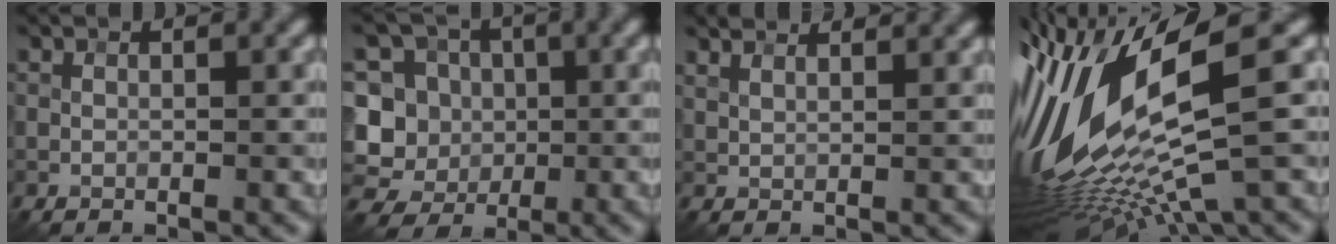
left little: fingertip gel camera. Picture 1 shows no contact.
{"total": 11.7, "force": [-0.8, 11.0, 3.9], "torque": [-0.106, 0.017, -0.036]}
{"total": 6.2, "force": [5.1, 2.0, 2.8], "torque": [-0.054, 0.025, 0.074]}
{"total": 14.7, "force": [0.1, 4.7, 13.9], "torque": [-0.294, -0.017, 0.027]}